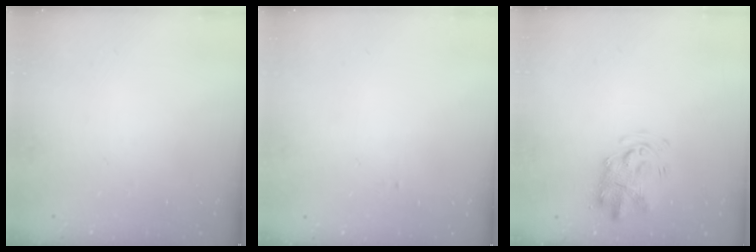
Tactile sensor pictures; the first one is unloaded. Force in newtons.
{"total": 0.9, "press": 0.8, "slide": 0.3}
{"total": 3.1, "press": 3.0, "slide": 0.6}